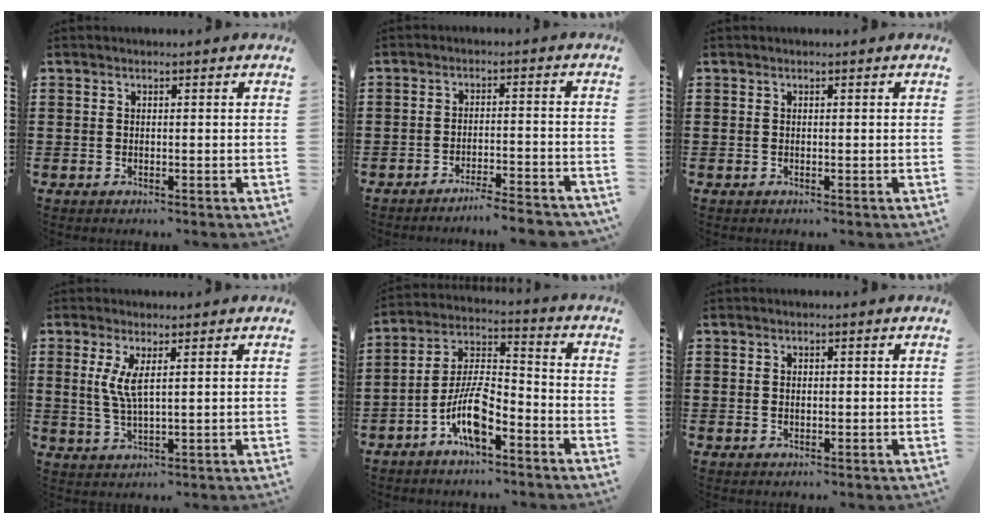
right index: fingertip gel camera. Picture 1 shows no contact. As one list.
[{"total": 3.8, "force": [-3.6, -0.6, 1.1], "torque": [-0.020, -0.008, -0.073]}, {"total": 0.0}, {"total": 4.4, "force": [1.4, 1.0, 4.0], "torque": [-0.085, -0.001, 0.024]}, {"total": 9.2, "force": [-4.9, 3.2, 7.1], "torque": [-0.161, 0.002, -0.096]}, {"total": 0.7, "force": [0.2, 0.5, 0.4], "torque": [-0.010, 0.003, 0.003]}]